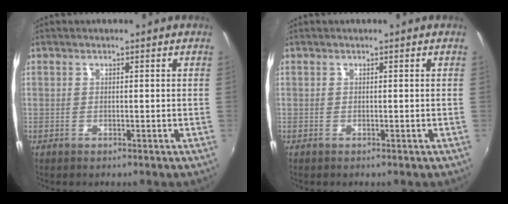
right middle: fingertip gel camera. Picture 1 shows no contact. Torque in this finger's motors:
{"motor_torque": [0.08, -0.09, 0.01, 0.00]}